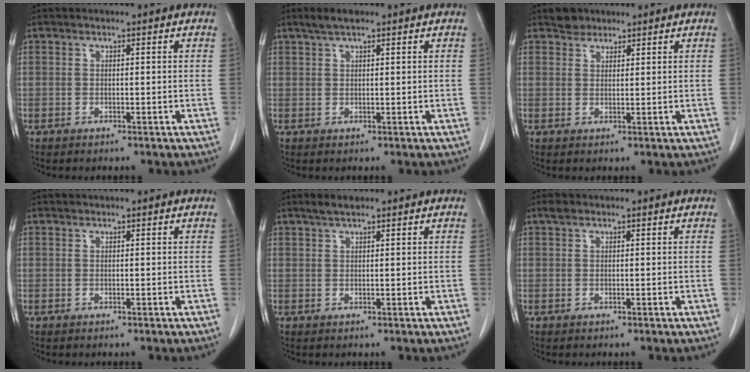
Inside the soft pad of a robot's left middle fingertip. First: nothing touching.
{"total": 2.6, "force": [1.9, 0.5, 1.7], "torque": [-0.037, 0.011, 0.036]}
{"total": 2.2, "force": [1.8, 1.2, 0.2], "torque": [-0.003, 0.003, 0.028]}
{"total": 0.0}
{"total": 2.0, "force": [1.6, 0.4, 1.2], "torque": [-0.027, 0.009, 0.031]}
{"total": 0.9, "force": [0.6, 0.4, 0.4], "torque": [-0.010, 0.012, 0.012]}